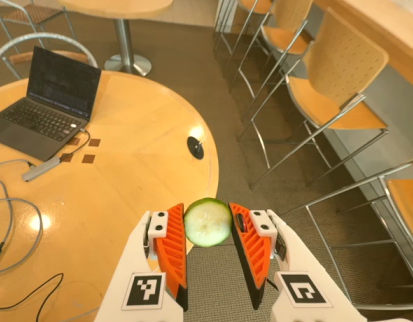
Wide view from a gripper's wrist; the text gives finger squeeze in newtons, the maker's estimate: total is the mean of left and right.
{"total": 9.9, "left": 10.2, "right": 9.5}